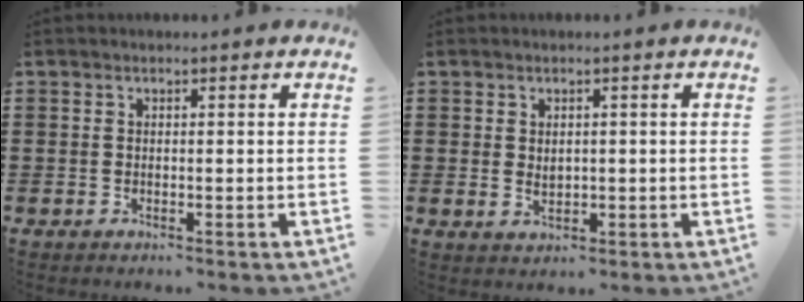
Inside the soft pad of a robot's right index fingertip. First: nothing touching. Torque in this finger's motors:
{"motor_torque": [-0.13, 0.42, 0.03, 0.00]}